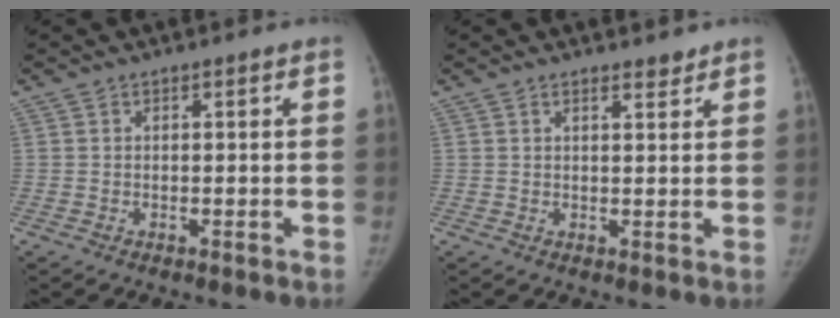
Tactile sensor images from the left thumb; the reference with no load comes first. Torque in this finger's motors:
{"motor_torque": [0.02, 0.02, -0.31, 0.12, -0.01]}